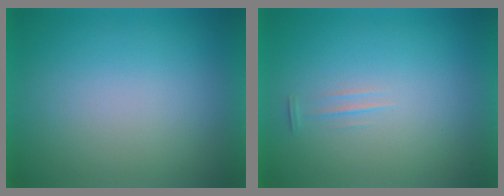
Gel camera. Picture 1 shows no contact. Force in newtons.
{"total": 1.1}